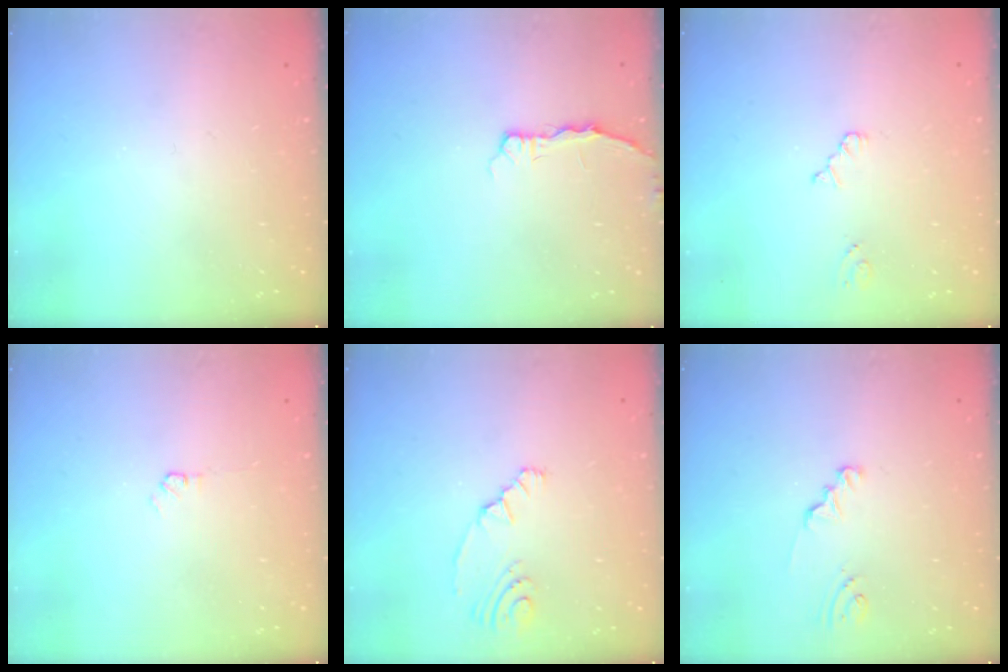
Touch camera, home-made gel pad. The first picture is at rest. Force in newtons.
{"total": 2.9, "press": 2.8, "slide": 0.4}
{"total": 2.5, "press": 2.5, "slide": 0.3}
{"total": 2.3, "press": 2.3, "slide": 0.3}
{"total": 5.4, "press": 2.2, "slide": 4.9}
{"total": 1.3, "press": 1.3, "slide": 0.1}